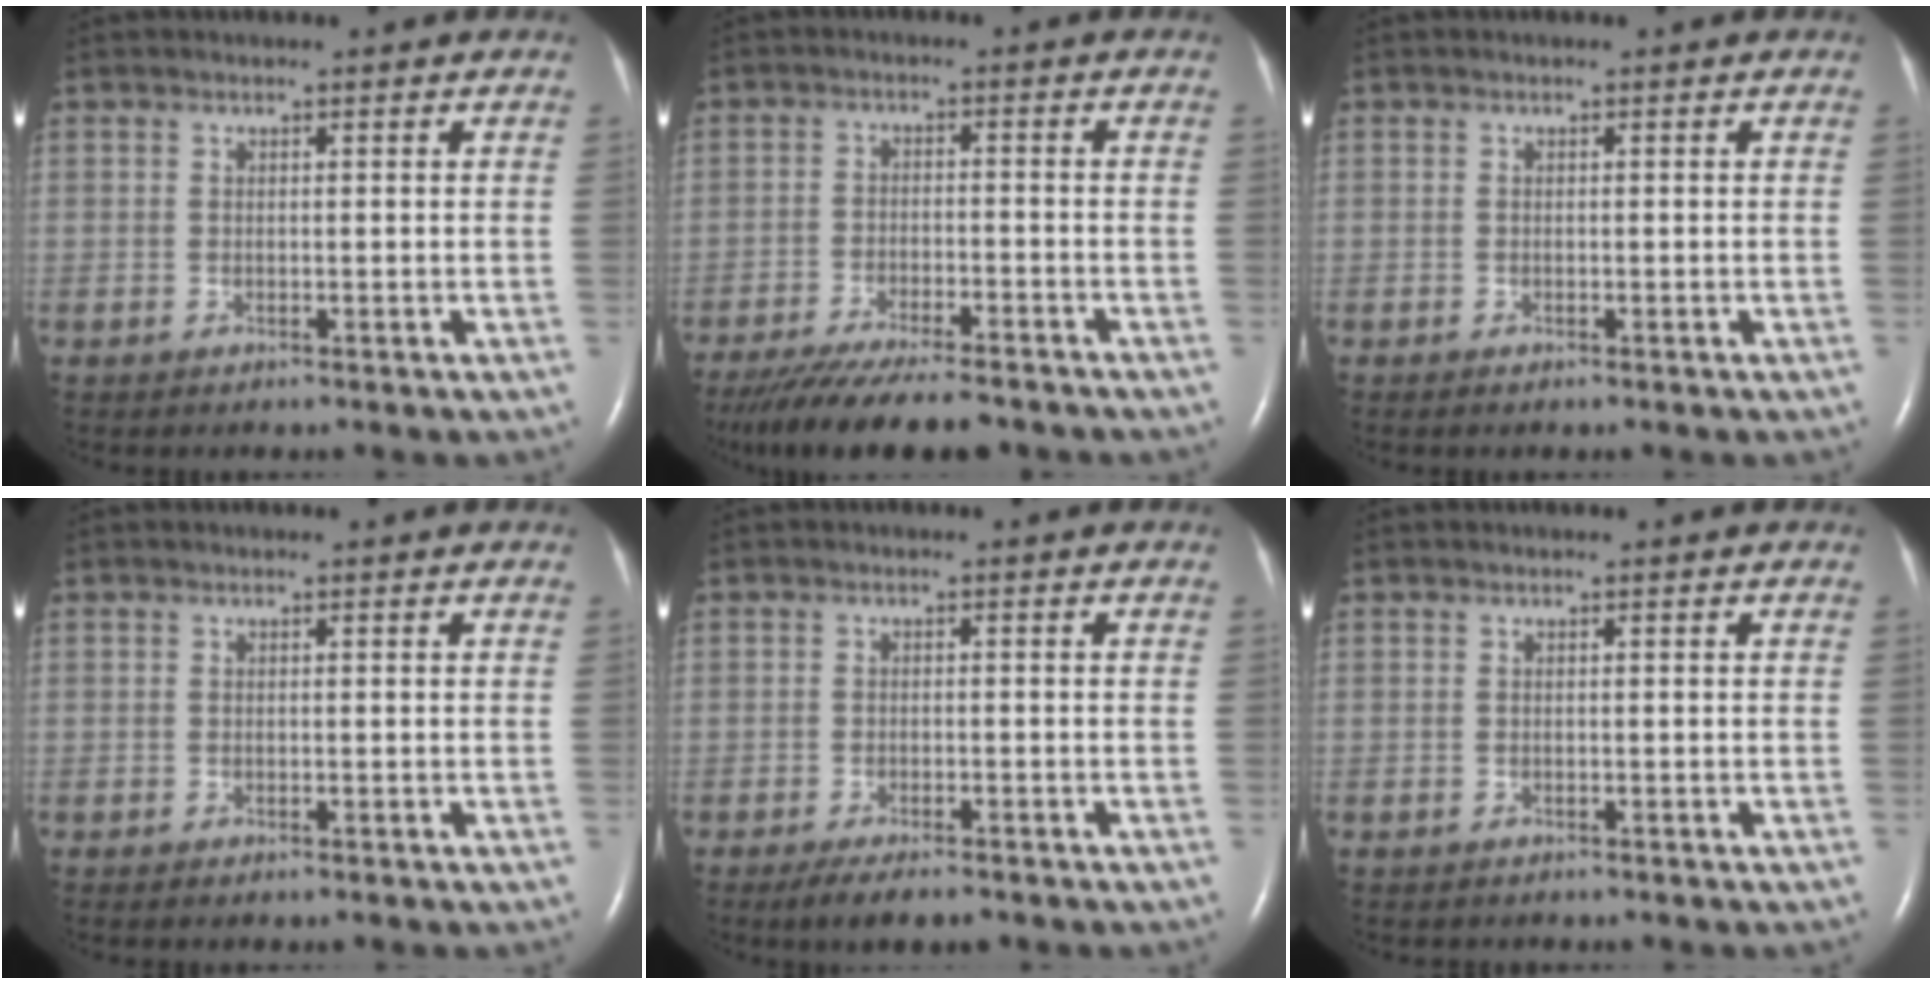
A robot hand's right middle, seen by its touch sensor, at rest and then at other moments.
{"total": 13.8, "force": [-11.9, 2.1, 6.7], "torque": [-0.120, -0.030, -0.180]}
{"total": 0.0}
{"total": 0.0}
{"total": 4.5, "force": [-3.4, 1.1, 2.8], "torque": [-0.046, -0.008, -0.052]}
{"total": 0.0}